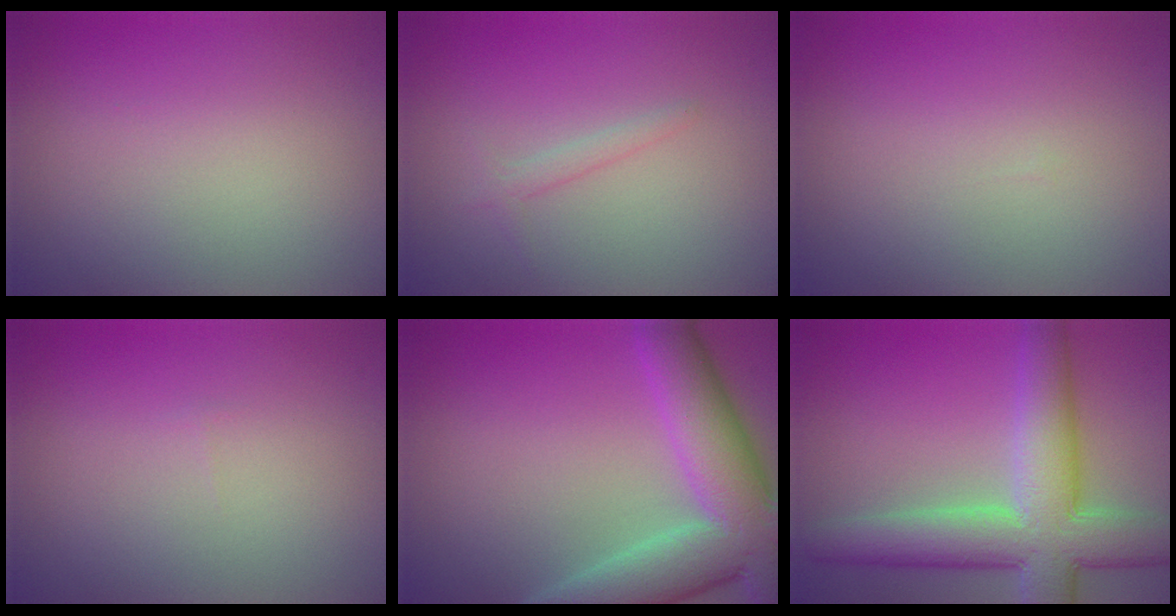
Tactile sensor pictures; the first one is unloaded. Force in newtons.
{"total": 1.0, "press": 1.0, "slide": 0.0}
{"total": 0.0}
{"total": 0.0}
{"total": 10.5, "press": 10.4, "slide": 1.0}
{"total": 9.0, "press": 9.0, "slide": 0.4}